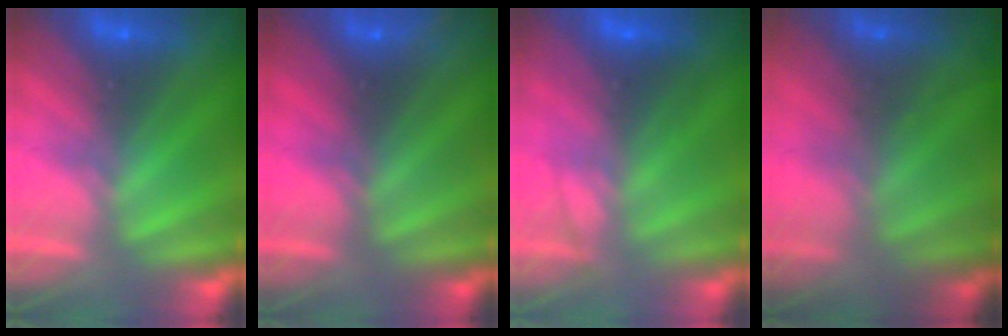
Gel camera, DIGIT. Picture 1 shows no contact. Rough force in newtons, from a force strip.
{"total": 2.4}
{"total": 3.5}
{"total": 10.5}